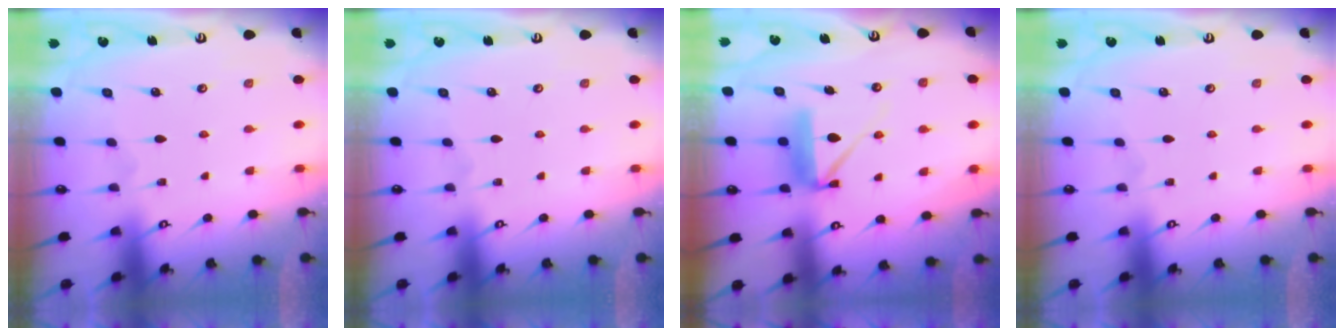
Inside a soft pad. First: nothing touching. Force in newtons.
{"total": 0.0}
{"total": 9.0, "press": 9.0, "slide": 0.6}
{"total": 0.0}